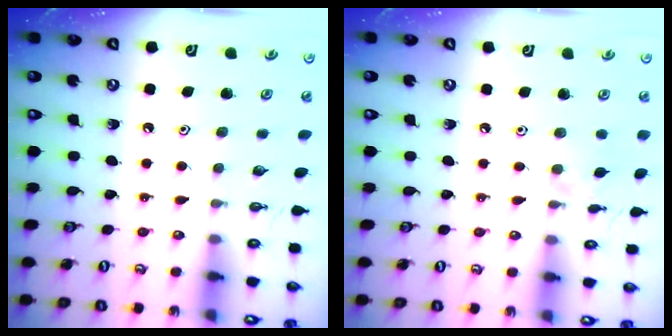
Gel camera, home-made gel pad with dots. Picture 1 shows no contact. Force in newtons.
{"total": 2.8, "press": 2.7, "slide": 0.5}